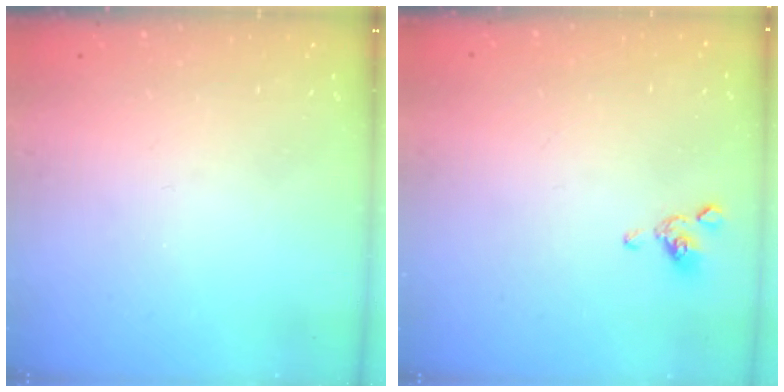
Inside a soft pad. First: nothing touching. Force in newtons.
{"total": 2.9, "press": 2.8, "slide": 0.6}